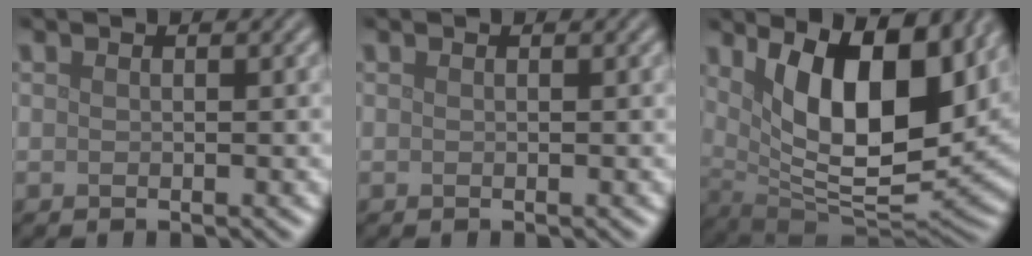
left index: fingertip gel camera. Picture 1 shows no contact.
{"total": 0.0}
{"total": 12.5, "force": [4.5, 5.0, 10.5], "torque": [-0.160, -0.006, 0.077]}